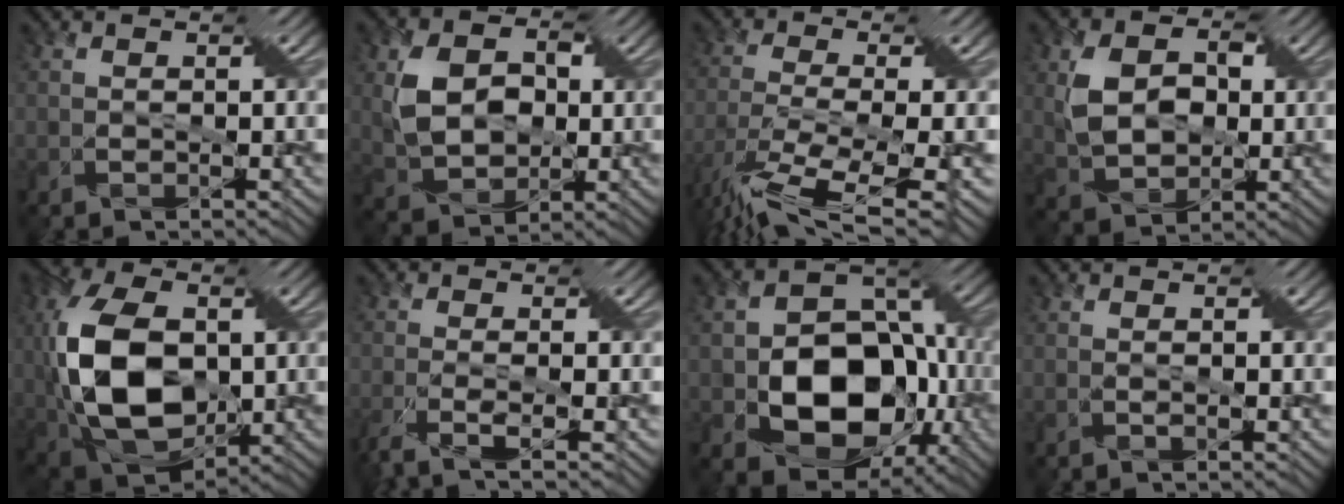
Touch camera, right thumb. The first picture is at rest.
{"total": 7.5, "force": [1.0, 5.5, 5.0], "torque": [-0.127, -0.001, 0.018]}
{"total": 12.0, "force": [-7.4, 2.5, 9.1], "torque": [-0.224, -0.021, -0.123]}
{"total": 6.9, "force": [1.1, 4.9, 4.6], "torque": [-0.116, -0.001, 0.017]}
{"total": 16.0, "force": [0.1, 10.1, 12.4], "torque": [-0.292, -0.004, 0.000]}
{"total": 6.3, "force": [-3.8, 1.2, 4.9], "torque": [-0.113, -0.015, -0.073]}
{"total": 15.0, "force": [-3.0, 10.5, 10.3], "torque": [-0.168, -0.032, -0.045]}
{"total": 0.7, "force": [-0.2, -0.1, 0.7], "torque": [-0.020, -0.004, -0.004]}